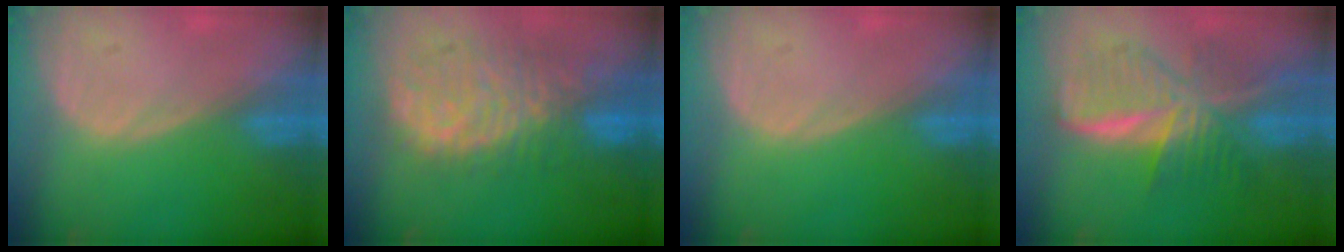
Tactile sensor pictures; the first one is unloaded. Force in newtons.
{"total": 11.0, "press": 9.6, "slide": 5.5}
{"total": 0.0}
{"total": 9.0, "press": 9.0, "slide": 0.6}